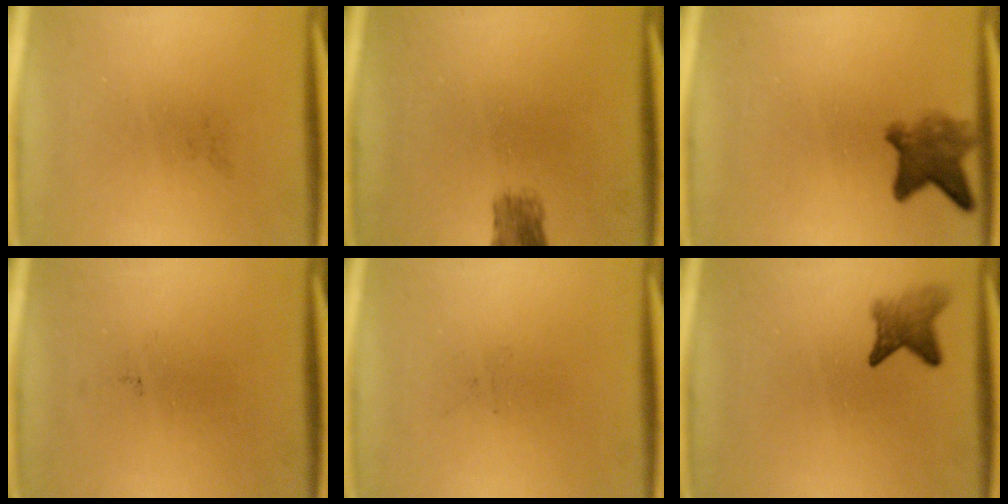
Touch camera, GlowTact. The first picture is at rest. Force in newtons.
{"total": 2.9}
{"total": 5.2}
{"total": 0.0}
{"total": 0.0}
{"total": 3.1}